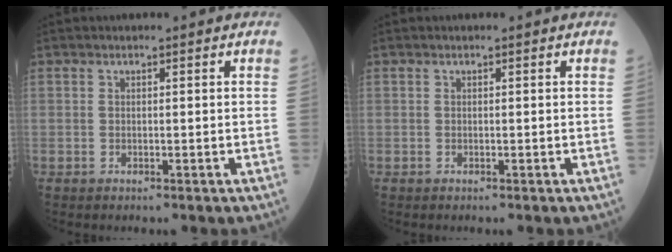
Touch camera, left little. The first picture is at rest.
{"total": 0.0}